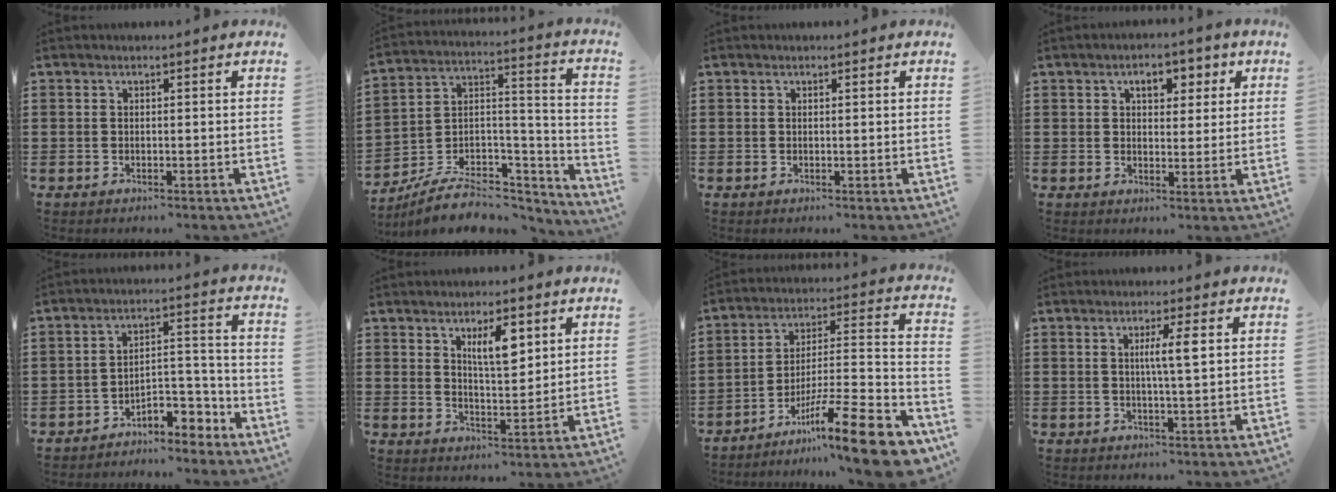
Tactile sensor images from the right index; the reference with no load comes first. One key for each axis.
{"total": 7.5, "fx": -6.1, "fy": 3.5, "fz": 2.7, "tx": -0.049, "ty": 0.010, "tz": -0.114}
{"total": 0.0}
{"total": 4.4, "fx": 2.0, "fy": 2.7, "fz": 2.8, "tx": -0.036, "ty": 0.000, "tz": 0.023}
{"total": 5.9, "fx": -5.1, "fy": 1.9, "fz": 2.3, "tx": -0.039, "ty": 0.010, "tz": -0.100}
{"total": 5.8, "fx": 2.9, "fy": 2.1, "fz": 4.6, "tx": -0.082, "ty": 0.000, "tz": 0.046}
{"total": 15.9, "fx": -11.2, "fy": 1.5, "fz": 11.1, "tx": -0.144, "ty": 0.031, "tz": -0.193}
{"total": 4.1, "fx": 0.8, "fy": 0.1, "fz": 4.0, "tx": -0.078, "ty": 0.000, "tz": 0.008}